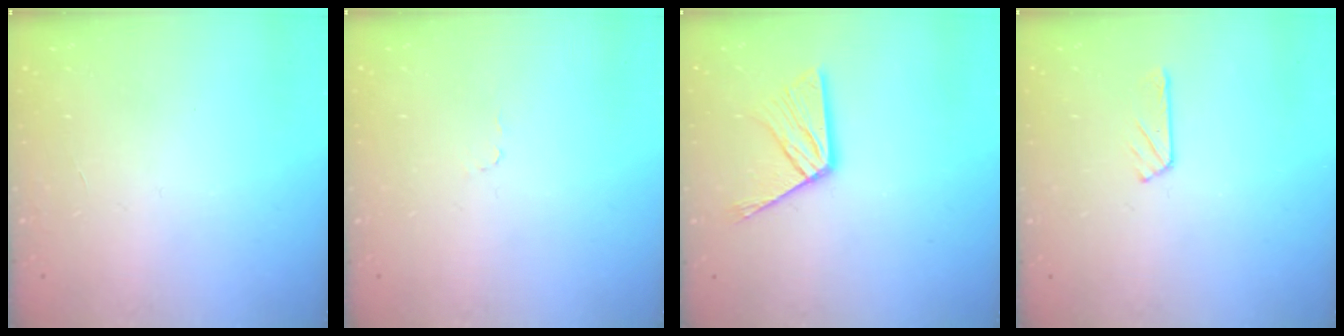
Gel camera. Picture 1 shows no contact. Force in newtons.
{"total": 2.7, "press": 2.7, "slide": 0.3}
{"total": 10.6, "press": 10.6, "slide": 0.9}
{"total": 2.4, "press": 2.3, "slide": 0.3}